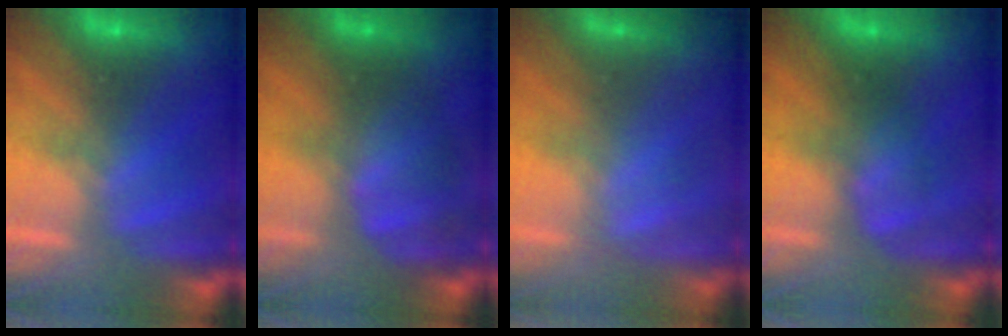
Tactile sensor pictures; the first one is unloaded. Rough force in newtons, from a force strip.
{"total": 2.1}
{"total": 1.7}
{"total": 2.6}